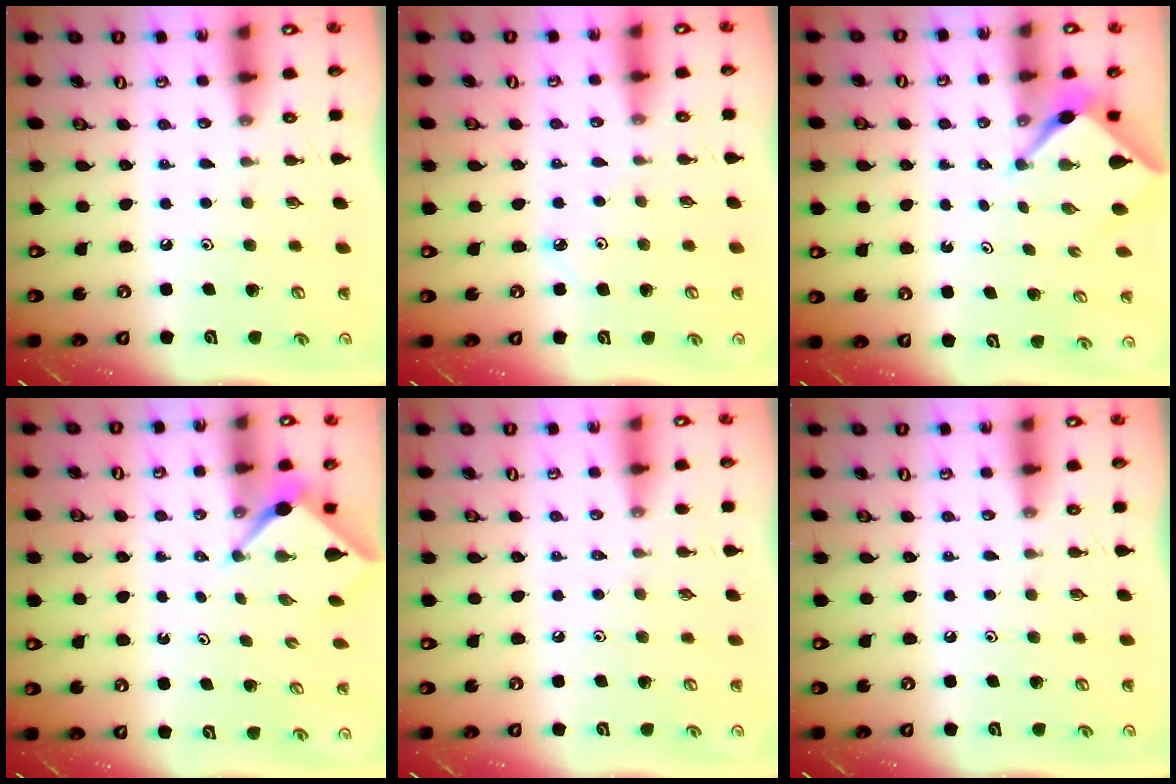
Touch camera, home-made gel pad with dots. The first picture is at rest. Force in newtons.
{"total": 2.2, "press": 2.2, "slide": 0.2}
{"total": 2.3, "press": 2.3, "slide": 0.3}
{"total": 2.5, "press": 2.5, "slide": 0.3}
{"total": 2.1, "press": 2.1, "slide": 0.4}
{"total": 0.0}